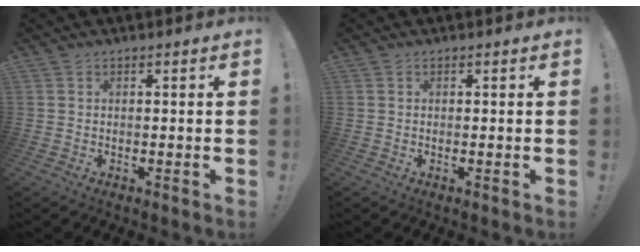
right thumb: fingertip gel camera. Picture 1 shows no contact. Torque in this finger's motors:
{"motor_torque": [-0.01, 0.17, -0.14, 0.01, 0.02]}